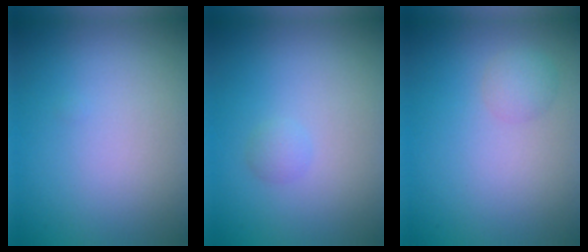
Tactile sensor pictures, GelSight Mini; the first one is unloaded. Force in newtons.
{"total": 0.9, "press": 0.9, "slide": 0.0}
{"total": 1.4, "press": 1.4, "slide": 0.1}